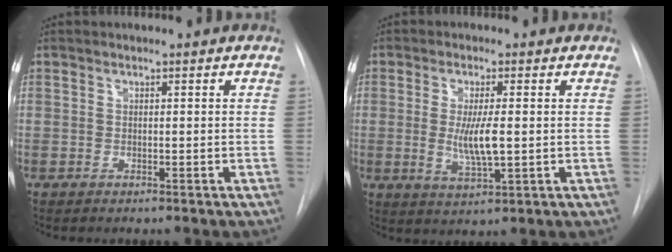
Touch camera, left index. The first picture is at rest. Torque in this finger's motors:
{"motor_torque": [0.27, 0.00, 0.18, 0.09]}